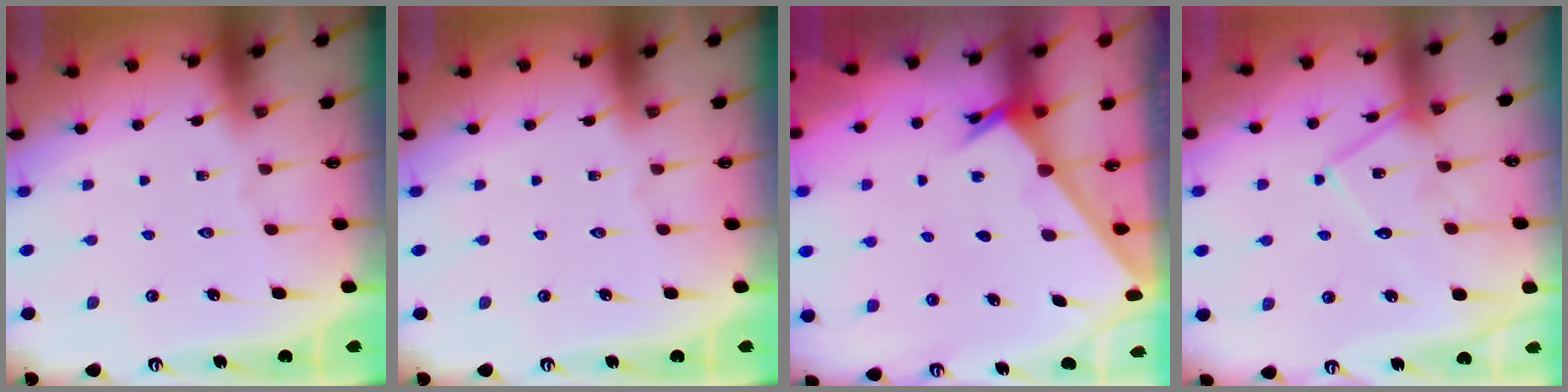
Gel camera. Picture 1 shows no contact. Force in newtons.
{"total": 0.0}
{"total": 2.4, "press": 2.4, "slide": 0.2}
{"total": 11.4, "press": 11.4, "slide": 0.6}